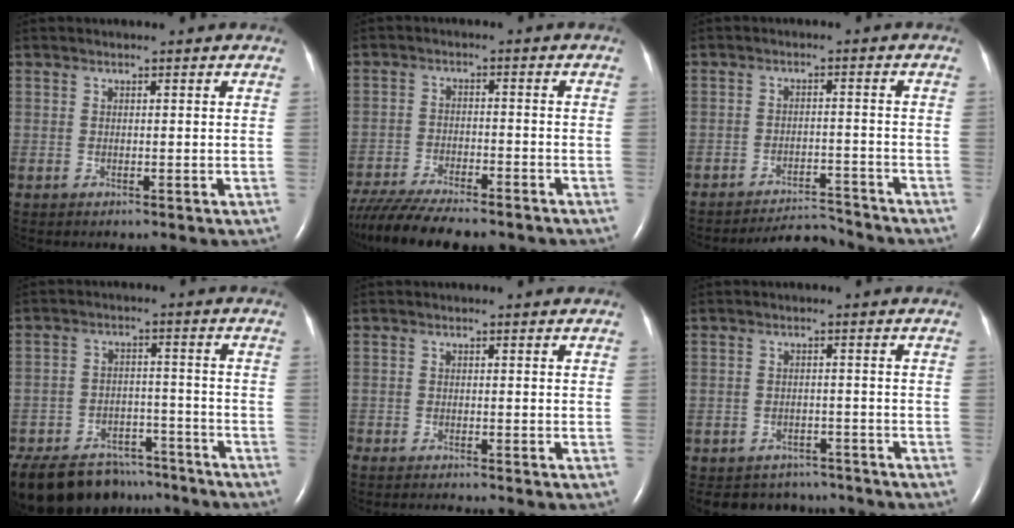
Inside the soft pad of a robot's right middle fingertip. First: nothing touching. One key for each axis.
{"total": 15.4, "fx": -13.1, "fy": 2.9, "fz": 7.5, "tx": -0.138, "ty": -0.021, "tz": -0.201}
{"total": 5.8, "fx": -5.8, "fy": 0.1, "fz": -0.3, "tx": 0.001, "ty": -0.002, "tz": -0.095}
{"total": 18.6, "fx": -15.3, "fy": 8.1, "fz": 6.7, "tx": -0.163, "ty": -0.016, "tz": -0.223}
{"total": 3.9, "fx": -3.7, "fy": -0.3, "fz": 1.3, "tx": -0.017, "ty": -0.012, "tz": -0.059}
{"total": 7.4, "fx": -6.7, "fy": 3.0, "fz": 0.2, "tx": -0.004, "ty": 0.013, "tz": -0.083}